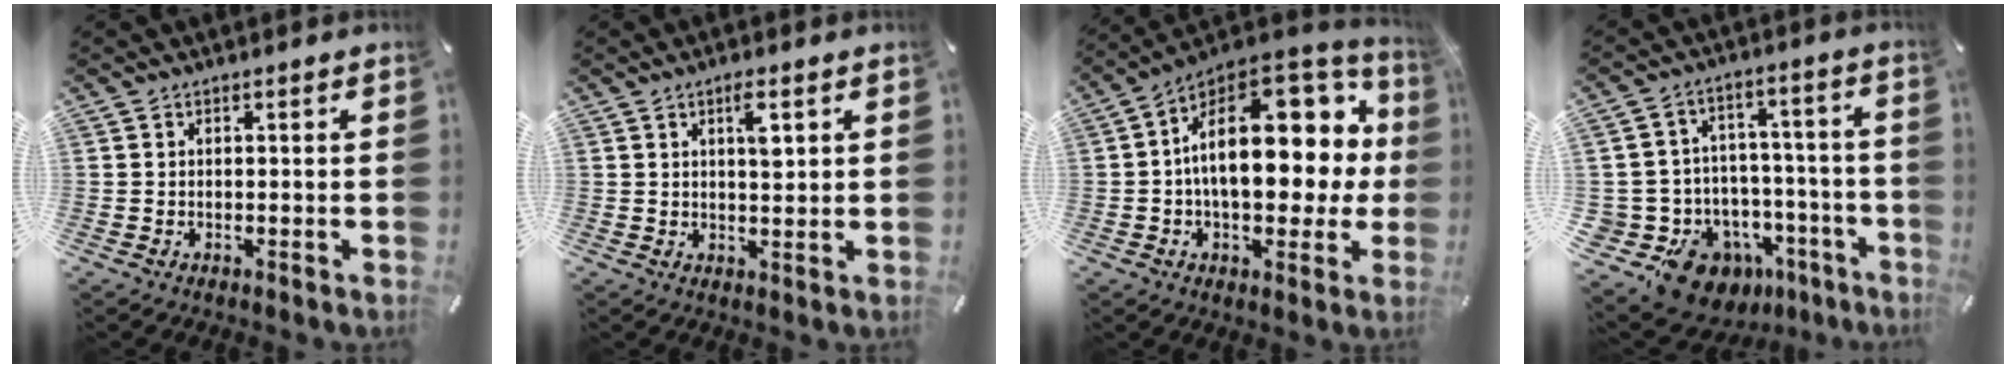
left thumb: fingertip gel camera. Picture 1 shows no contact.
{"total": 4.5, "force": [1.8, 1.5, 3.8], "torque": [-0.057, -0.004, 0.024]}
{"total": 23.6, "force": [4.4, 13.5, 18.9], "torque": [-0.281, -0.032, 0.080]}
{"total": 14.3, "force": [-8.7, 10.2, 4.9], "torque": [-0.071, 0.045, -0.133]}